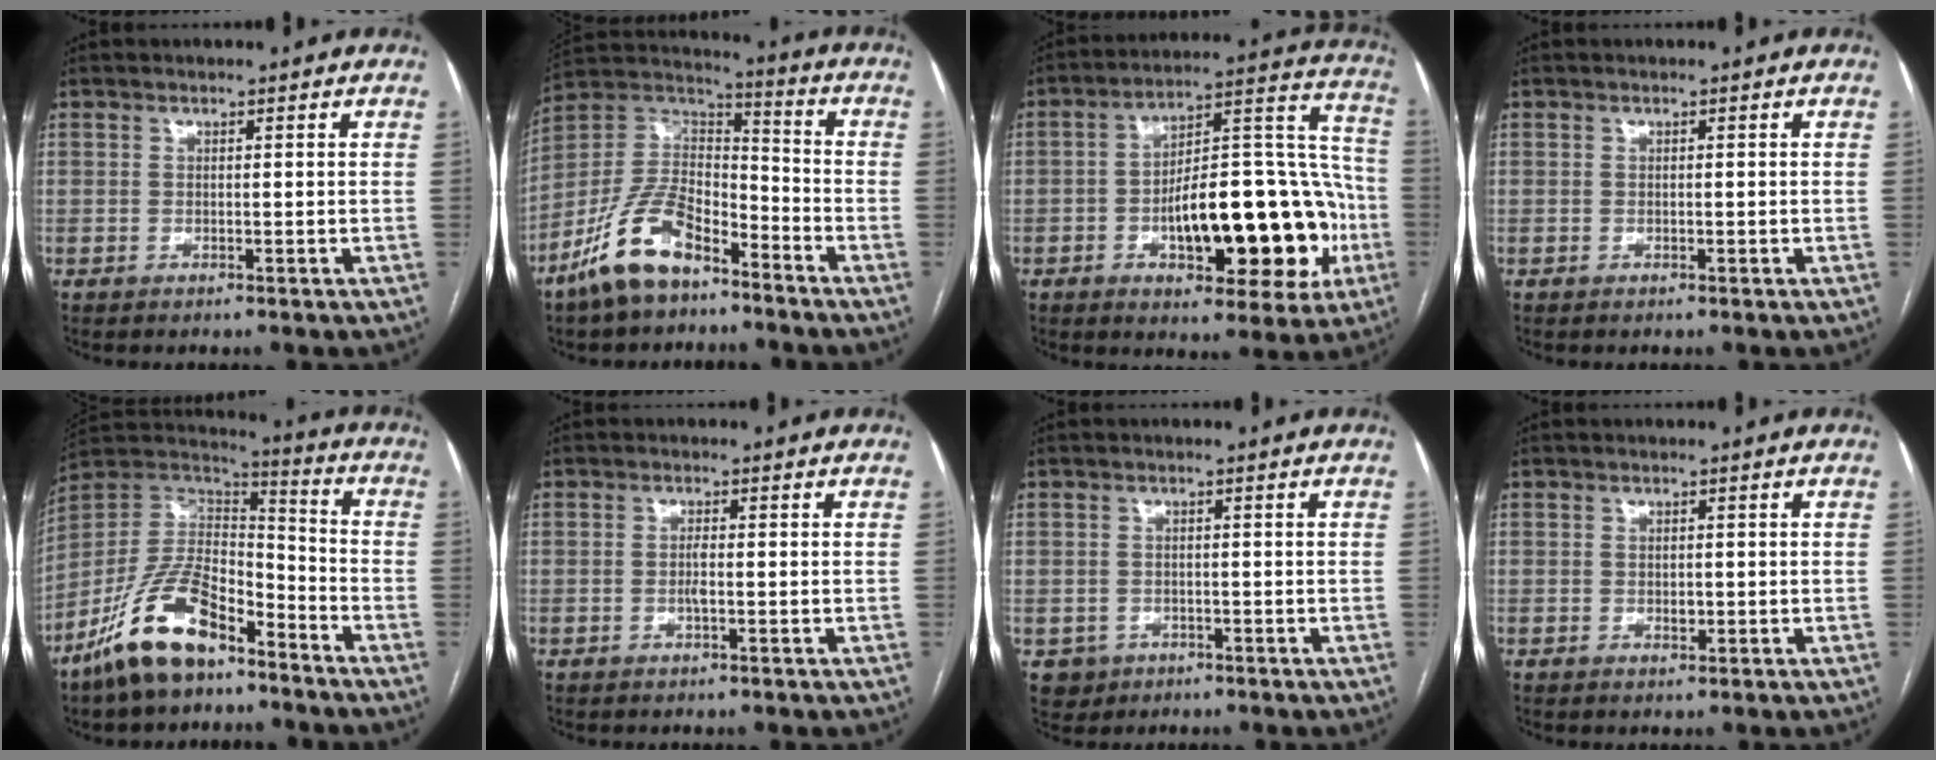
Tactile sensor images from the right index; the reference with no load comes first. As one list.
[{"total": 14.1, "force": [-9.5, 5.8, 8.8], "torque": [-0.182, 0.015, -0.181]}, {"total": 22.7, "force": [-6.0, 8.3, 20.2], "torque": [-0.246, 0.044, -0.073]}, {"total": 0.0}, {"total": 15.8, "force": [-10.6, 5.9, 10.1], "torque": [-0.203, 0.016, -0.197]}, {"total": 1.5, "force": [-0.4, 0.1, 1.4], "torque": [-0.029, -0.001, -0.007]}, {"total": 3.2, "force": [-1.3, 2.9, 0.2], "torque": [0.004, 0.009, -0.014]}, {"total": 1.1, "force": [-0.1, 0.8, 0.8], "torque": [-0.012, 0.000, 0.001]}]